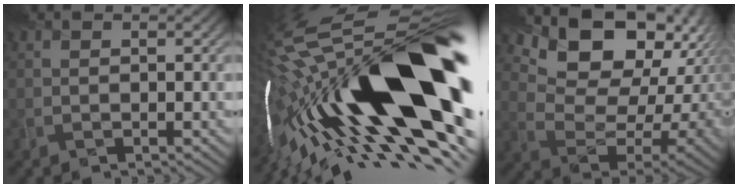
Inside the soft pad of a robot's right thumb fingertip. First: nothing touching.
{"total": 21.7, "force": [-3.1, 8.5, 19.7], "torque": [-0.359, -0.036, -0.061]}
{"total": 15.4, "force": [8.4, 9.0, 9.3], "torque": [-0.176, 0.006, 0.147]}